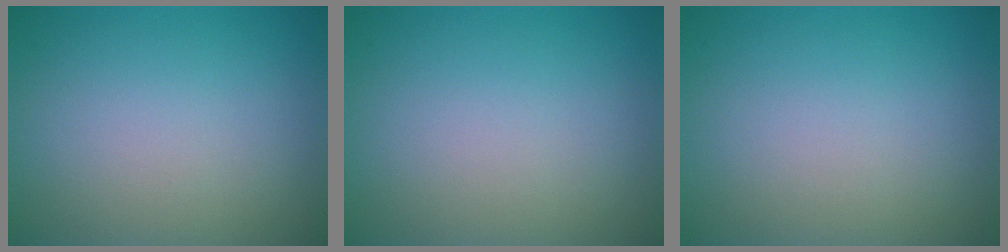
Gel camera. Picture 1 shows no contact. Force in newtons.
{"total": 0.0}
{"total": 0.0}